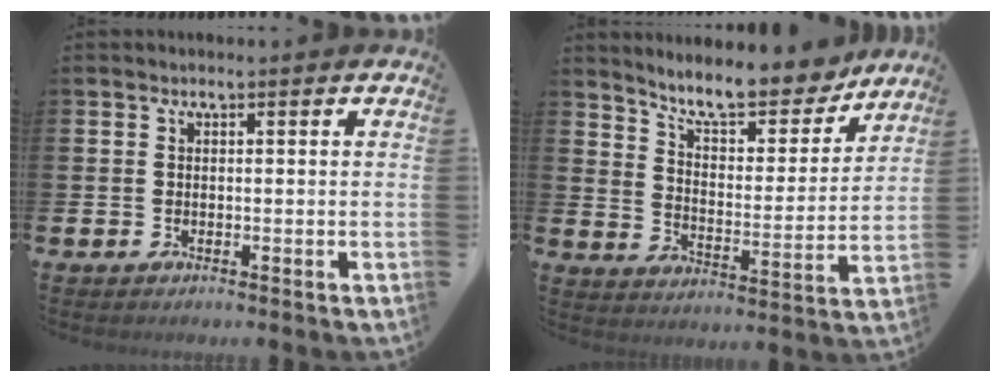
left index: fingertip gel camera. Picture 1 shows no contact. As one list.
[{"total": 9.6, "force": [8.8, 2.2, 3.2], "torque": [-0.088, -0.058, 0.152]}]